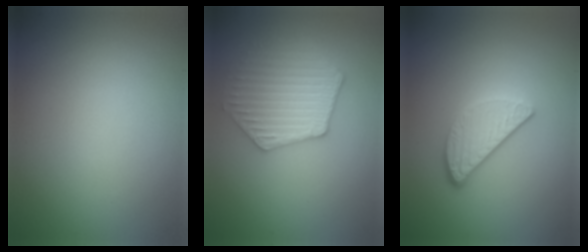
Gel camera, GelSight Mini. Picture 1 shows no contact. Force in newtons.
{"total": 4.2, "press": 4.1, "slide": 1.1}
{"total": 3.3, "press": 2.6, "slide": 2.0}